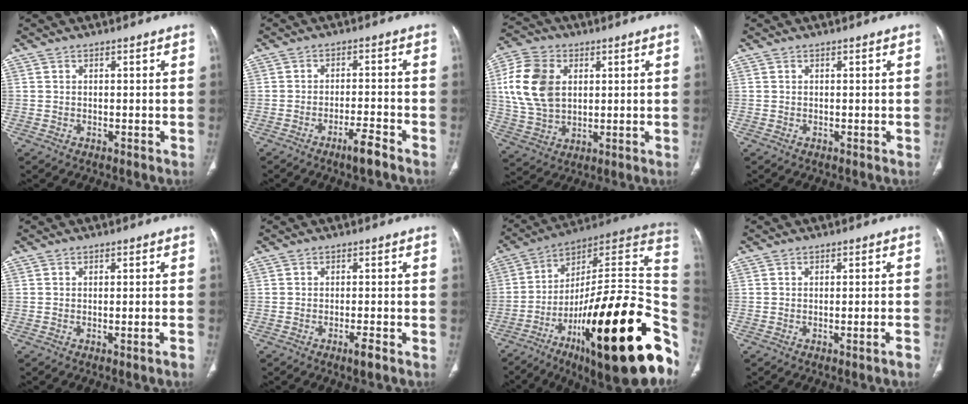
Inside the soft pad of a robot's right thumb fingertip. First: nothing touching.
{"total": 4.6, "force": [-3.3, 0.4, 3.1], "torque": [-0.062, 0.020, -0.057]}
{"total": 14.9, "force": [3.1, 10.5, 10.1], "torque": [-0.194, 0.001, 0.063]}
{"total": 0.0}
{"total": 2.1, "force": [-1.4, -0.1, 1.6], "torque": [-0.034, 0.004, -0.016]}
{"total": 2.8, "force": [-1.8, 0.3, 2.1], "torque": [-0.042, 0.006, -0.032]}
{"total": 37.8, "force": [-13.9, 10.9, 33.4], "torque": [-0.394, 0.068, -0.211]}
{"total": 2.5, "force": [-1.7, -0.1, 1.9], "torque": [-0.038, 0.007, -0.020]}